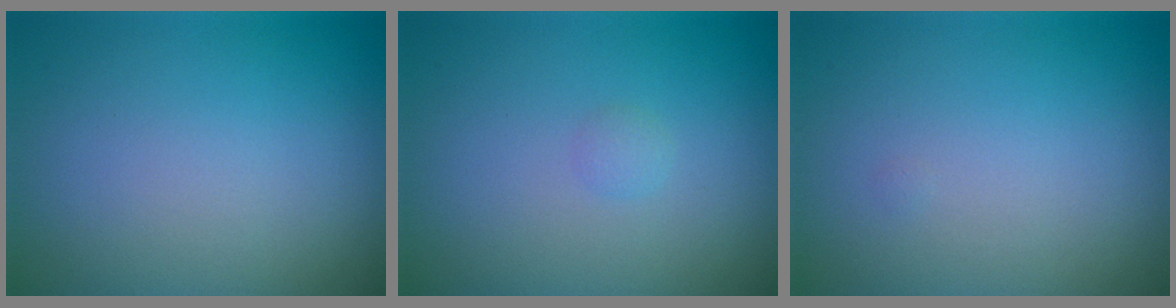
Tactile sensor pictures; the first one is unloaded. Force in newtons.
{"total": 0.6, "press": 0.6, "slide": 0.0}
{"total": 0.0}